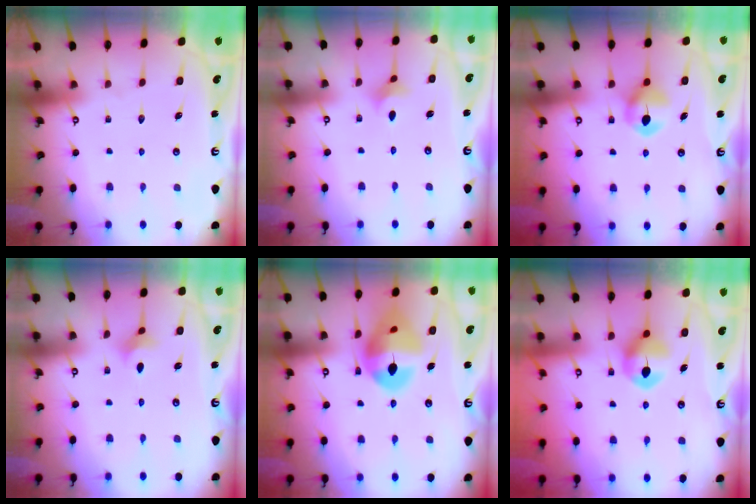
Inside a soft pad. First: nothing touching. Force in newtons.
{"total": 2.6, "press": 2.5, "slide": 0.7}
{"total": 6.6, "press": 6.6, "slide": 0.5}
{"total": 2.6, "press": 2.5, "slide": 0.7}
{"total": 15.9, "press": 15.8, "slide": 2.1}
{"total": 7.4, "press": 7.4, "slide": 0.5}